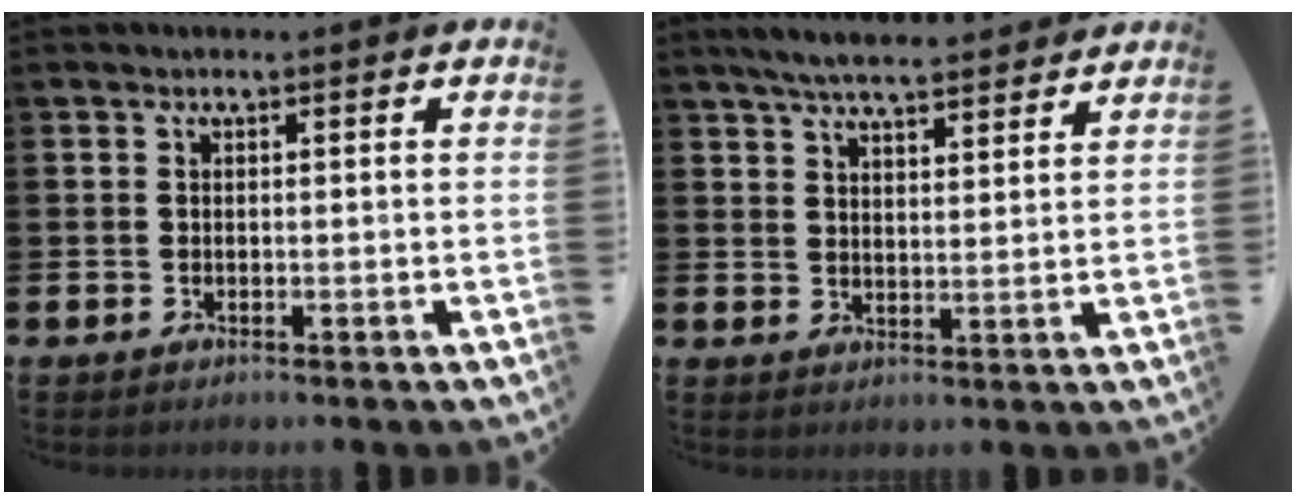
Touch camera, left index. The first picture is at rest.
{"total": 5.9, "force": [5.7, 0.7, 1.6], "torque": [-0.042, -0.023, 0.102]}